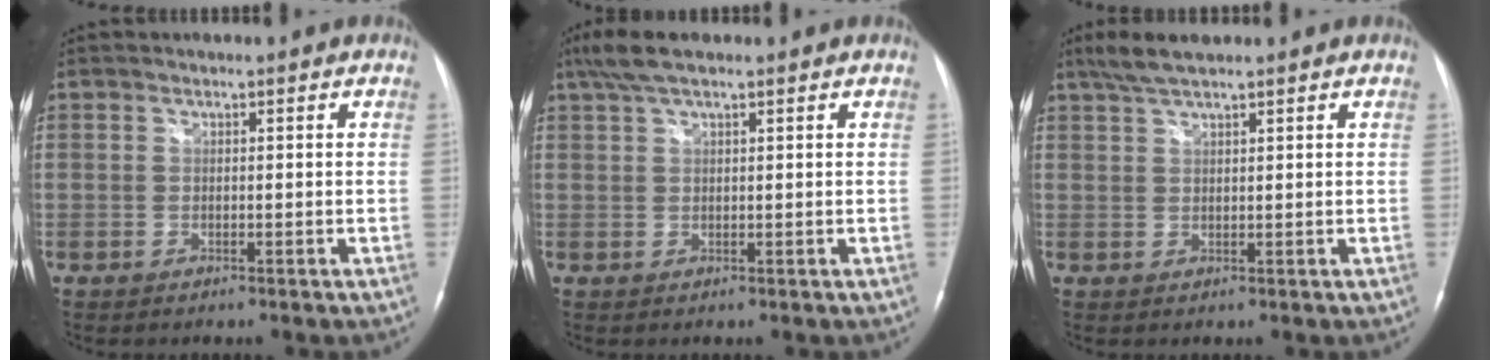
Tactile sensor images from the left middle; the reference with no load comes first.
{"total": 4.8, "force": [3.5, 1.0, 3.1], "torque": [-0.071, 0.023, 0.067]}
{"total": 4.2, "force": [3.4, 0.4, 2.4], "torque": [-0.057, 0.011, 0.067]}